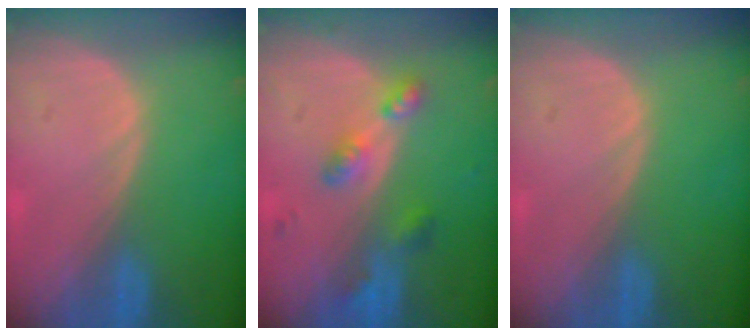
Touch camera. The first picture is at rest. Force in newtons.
{"total": 5.2, "press": 4.8, "slide": 1.8}
{"total": 0.0}